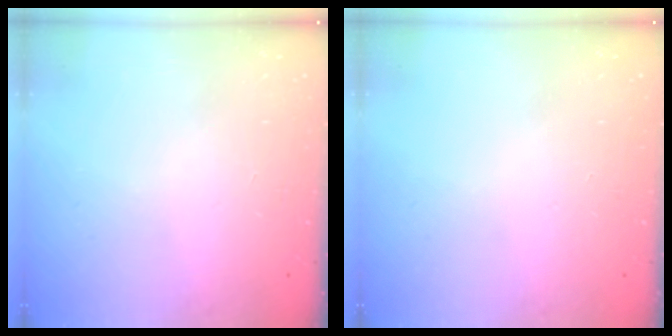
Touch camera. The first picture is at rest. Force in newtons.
{"total": 0.0}